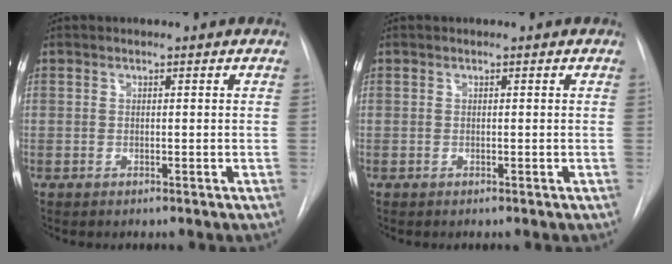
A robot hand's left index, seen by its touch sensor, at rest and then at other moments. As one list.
[{"total": 0.0}]